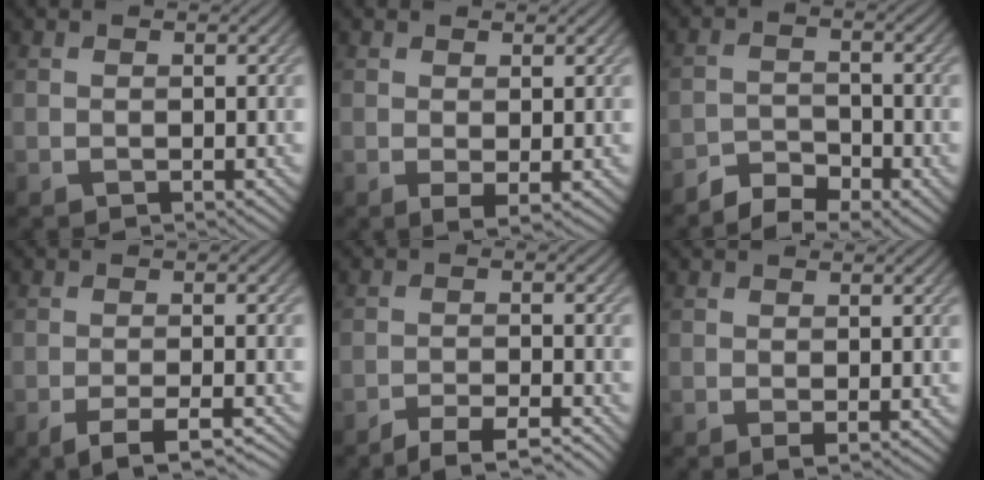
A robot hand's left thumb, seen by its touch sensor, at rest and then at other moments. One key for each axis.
{"total": 1.5, "fx": 0.3, "fy": 0.5, "fz": 1.4, "tx": -0.027, "ty": -0.008, "tz": 0.009}
{"total": 5.3, "fx": -4.2, "fy": 2.1, "fz": 2.4, "tx": -0.038, "ty": -0.005, "tz": -0.076}
{"total": 4.7, "fx": -2.9, "fy": 1.0, "fz": 3.5, "tx": -0.055, "ty": 0.001, "tz": -0.046}
{"total": 4.2, "fx": -3.4, "fy": 0.7, "fz": 2.3, "tx": -0.034, "ty": 0.006, "tz": -0.062}
{"total": 0.7, "fx": 0.1, "fy": 0.2, "fz": 0.7, "tx": -0.010, "ty": -0.004, "tz": 0.002}